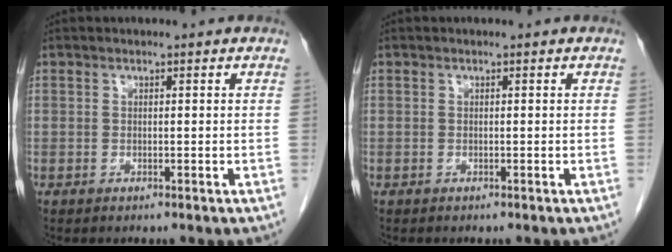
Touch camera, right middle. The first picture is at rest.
{"total": 0.0}